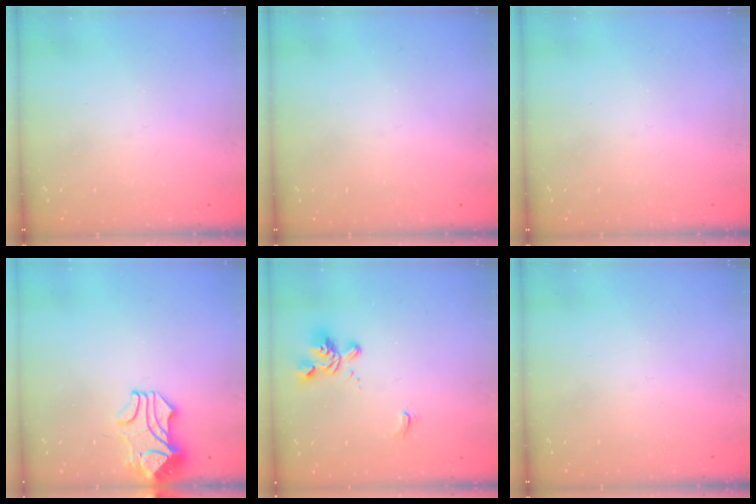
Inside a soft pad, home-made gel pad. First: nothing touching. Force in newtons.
{"total": 0.0}
{"total": 0.0}
{"total": 2.2, "press": 2.0, "slide": 1.0}
{"total": 2.0, "press": 1.6, "slide": 1.2}
{"total": 0.0}